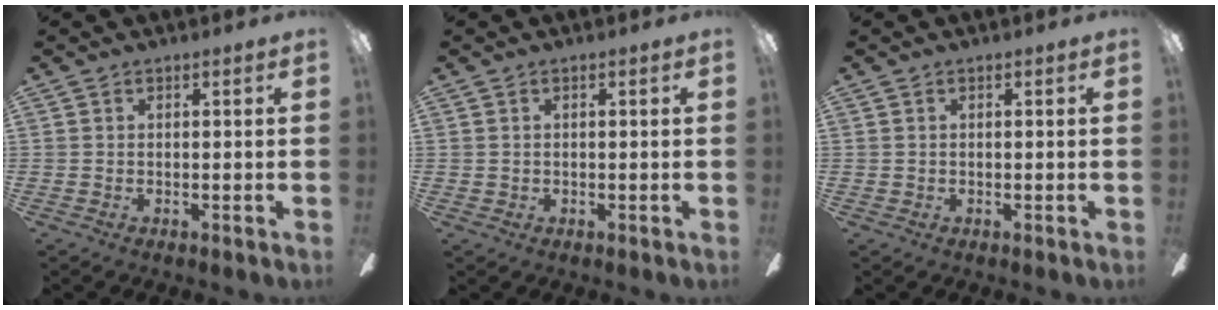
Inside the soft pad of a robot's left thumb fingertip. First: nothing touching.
{"total": 0.8, "force": [0.2, 0.8, 0.1], "torque": [-0.003, 0.006, 0.003]}
{"total": 0.6, "force": [0.1, 0.6, 0.1], "torque": [-0.001, 0.005, 0.001]}